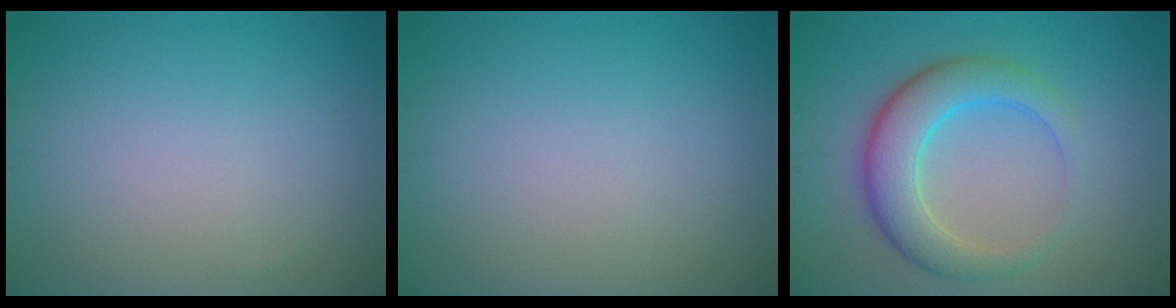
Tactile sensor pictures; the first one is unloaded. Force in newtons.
{"total": 0.0}
{"total": 5.4, "press": 5.4, "slide": 0.2}